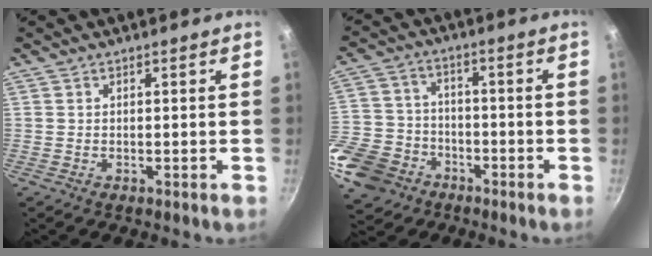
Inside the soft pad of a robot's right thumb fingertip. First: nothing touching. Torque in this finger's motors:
{"motor_torque": [1.16, 0.37, 0.39, -1.34, 0.07]}